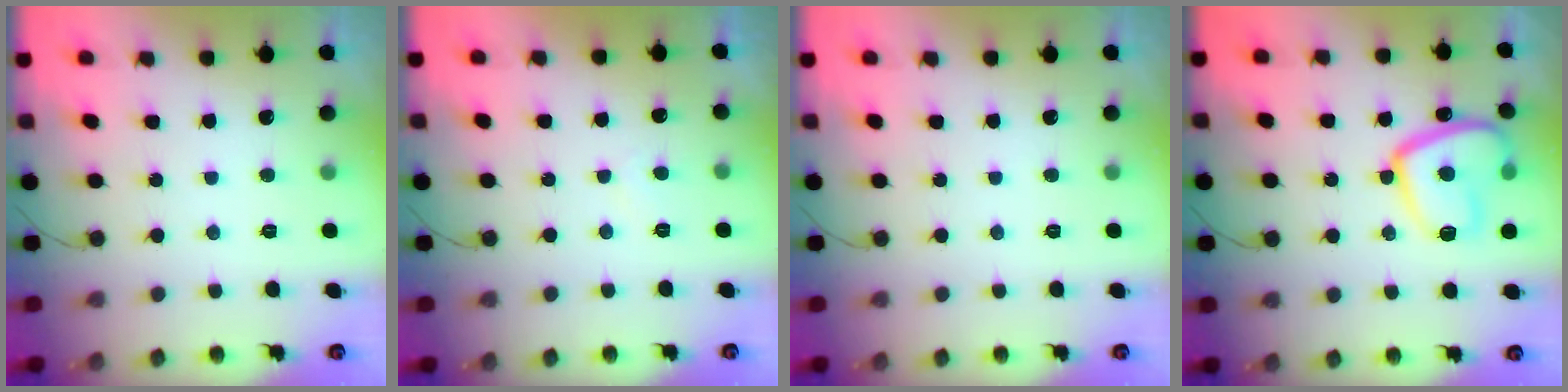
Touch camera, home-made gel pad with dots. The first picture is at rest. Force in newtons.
{"total": 2.5, "press": 2.4, "slide": 0.5}
{"total": 0.0}
{"total": 17.2, "press": 17.1, "slide": 1.6}